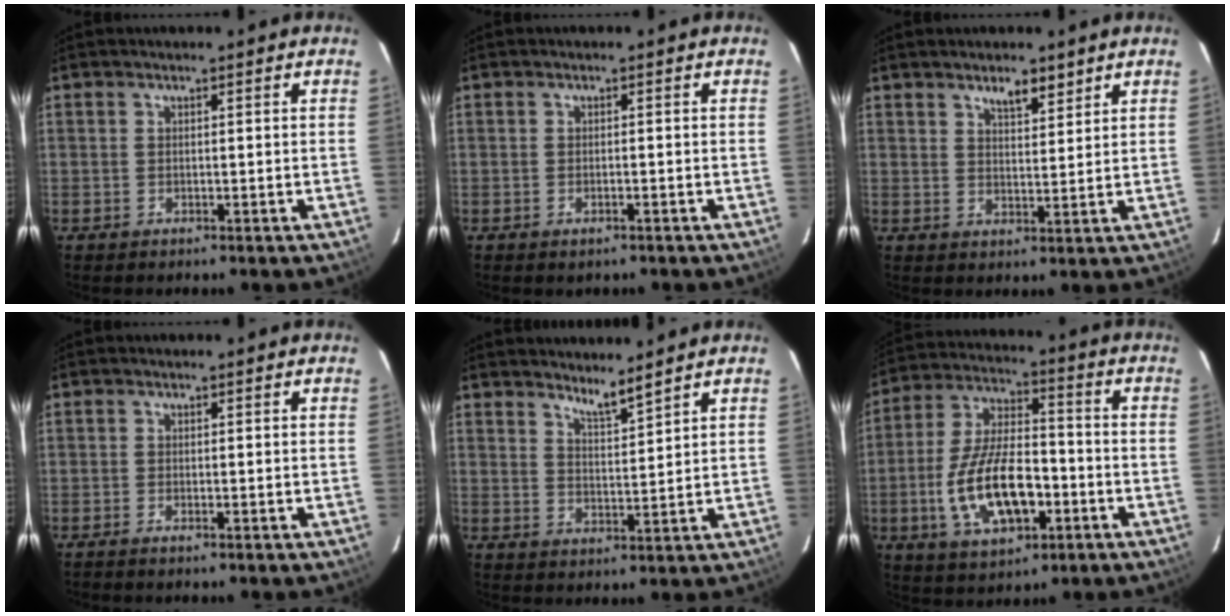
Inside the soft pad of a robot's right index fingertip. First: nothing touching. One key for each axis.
{"total": 1.2, "fx": -0.8, "fy": 0.6, "fz": 0.7, "tx": -0.011, "ty": 0.001, "tz": -0.011}
{"total": 4.4, "fx": 3.3, "fy": 1.4, "fz": 2.5, "tx": -0.037, "ty": 0.000, "tz": 0.055}
{"total": 0.7, "fx": -0.6, "fy": -0.1, "fz": 0.4, "tx": -0.009, "ty": 0.001, "tz": -0.013}
{"total": 4.2, "fx": 3.7, "fy": -0.2, "fz": 1.9, "tx": -0.036, "ty": -0.008, "tz": 0.062}
{"total": 16.3, "fx": -4.9, "fy": 7.6, "fz": 13.5, "tx": -0.277, "ty": 0.003, "tz": -0.078}